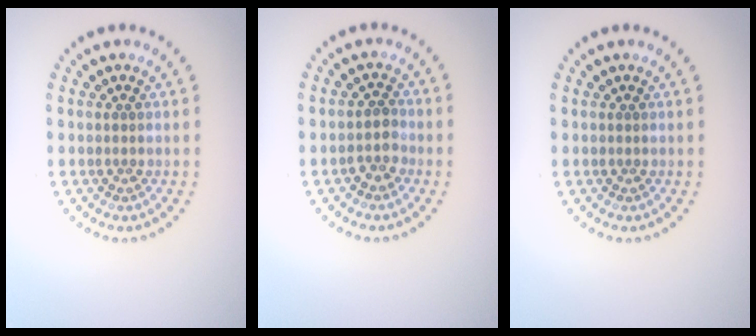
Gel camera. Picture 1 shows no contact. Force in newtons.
{"total": 1.7, "press": 1.4, "slide": 0.9}
{"total": 0.0}